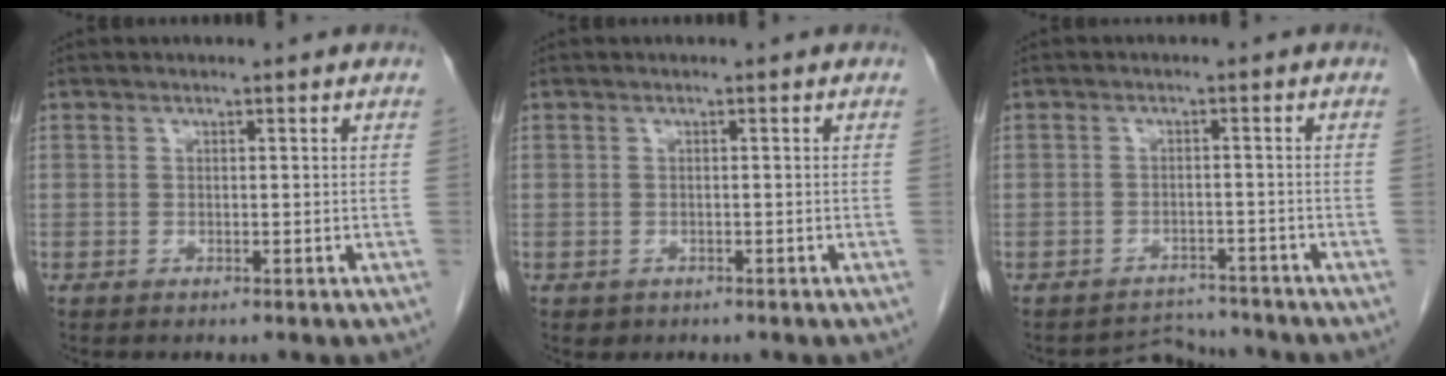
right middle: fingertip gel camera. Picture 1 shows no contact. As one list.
[{"total": 0.9, "force": [-0.4, 0.8, 0.1], "torque": [-0.006, 0.003, 0.000]}, {"total": 3.4, "force": [-3.0, 0.5, -1.5], "torque": [0.024, 0.007, -0.043]}]